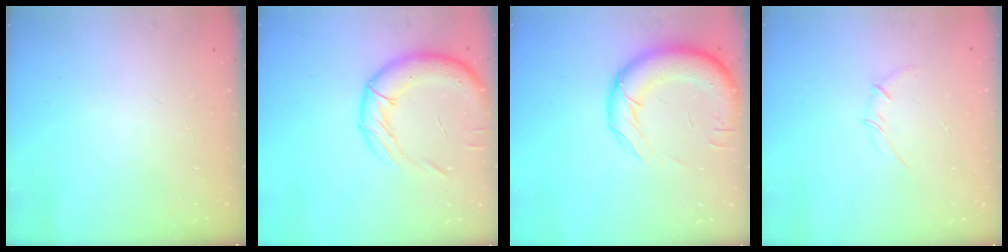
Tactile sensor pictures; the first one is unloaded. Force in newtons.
{"total": 16.2, "press": 15.9, "slide": 3.4}
{"total": 16.4, "press": 15.9, "slide": 4.0}
{"total": 2.7, "press": 2.6, "slide": 0.8}